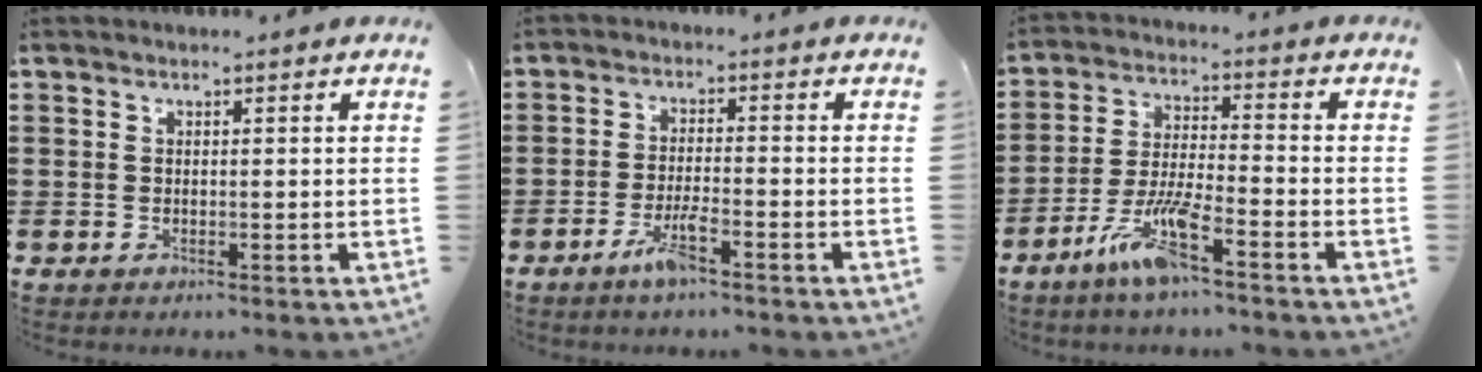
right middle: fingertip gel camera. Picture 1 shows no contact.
{"total": 4.2, "force": [-2.7, 0.3, 3.2], "torque": [-0.066, -0.006, -0.050]}
{"total": 8.0, "force": [-5.4, 0.9, 5.9], "torque": [-0.133, -0.008, -0.104]}